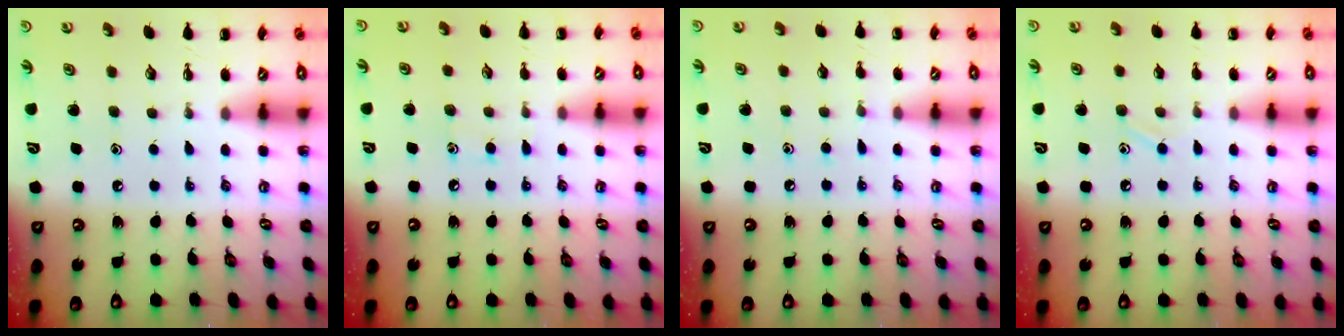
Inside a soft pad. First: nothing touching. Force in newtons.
{"total": 5.7, "press": 5.4, "slide": 1.8}
{"total": 5.3, "press": 4.9, "slide": 1.8}
{"total": 7.4, "press": 7.1, "slide": 2.0}